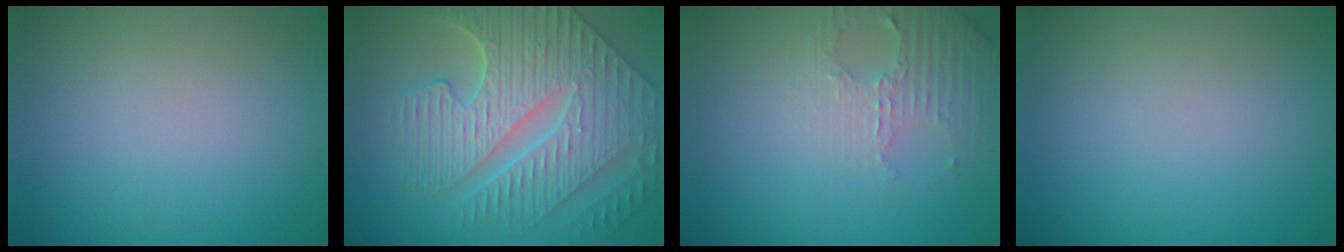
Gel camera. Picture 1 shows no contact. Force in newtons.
{"total": 10.2, "press": 7.0, "slide": 7.4}
{"total": 3.0, "press": 2.9, "slide": 0.7}
{"total": 0.0}